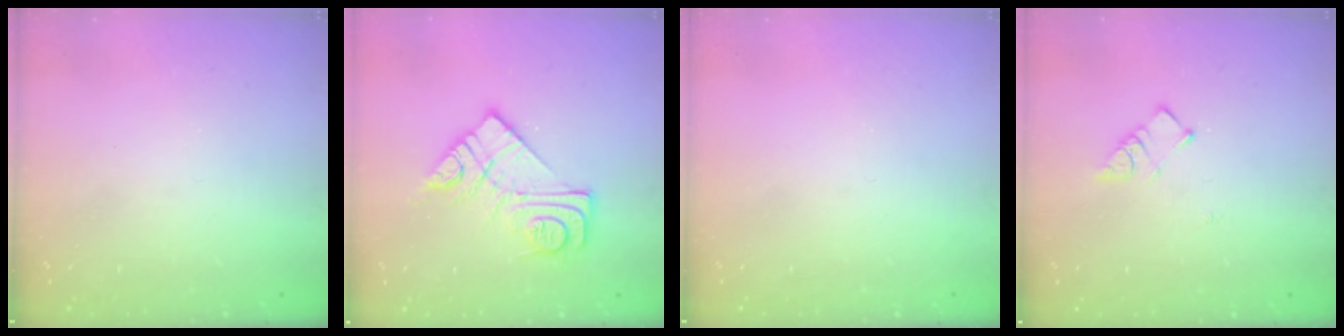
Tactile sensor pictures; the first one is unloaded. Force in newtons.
{"total": 13.6, "press": 13.6, "slide": 0.9}
{"total": 0.0}
{"total": 3.7, "press": 3.7, "slide": 0.4}